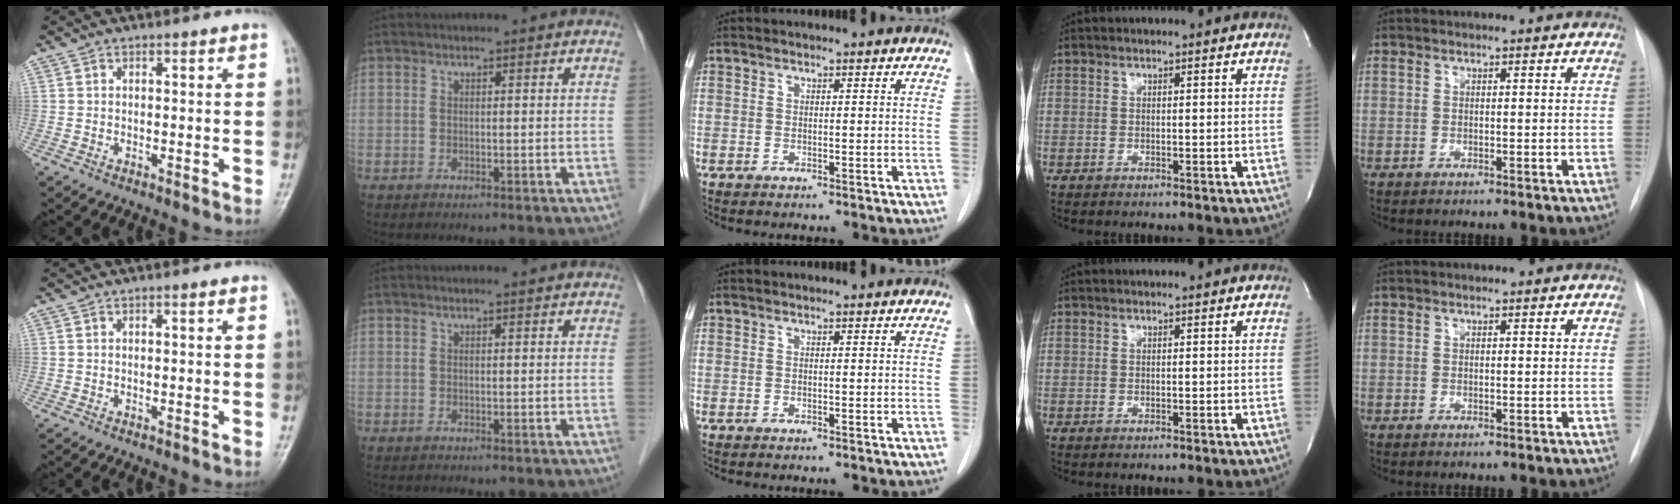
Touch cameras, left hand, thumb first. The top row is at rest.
{"thumb": {"total": 0.7, "force": [0.3, 0.1, 0.6], "torque": [-0.011, 0.002, 0.005]}, "index": {"total": 0.8, "force": [0.8, 0.0, 0.2], "torque": [-0.011, 0.006, 0.011]}}